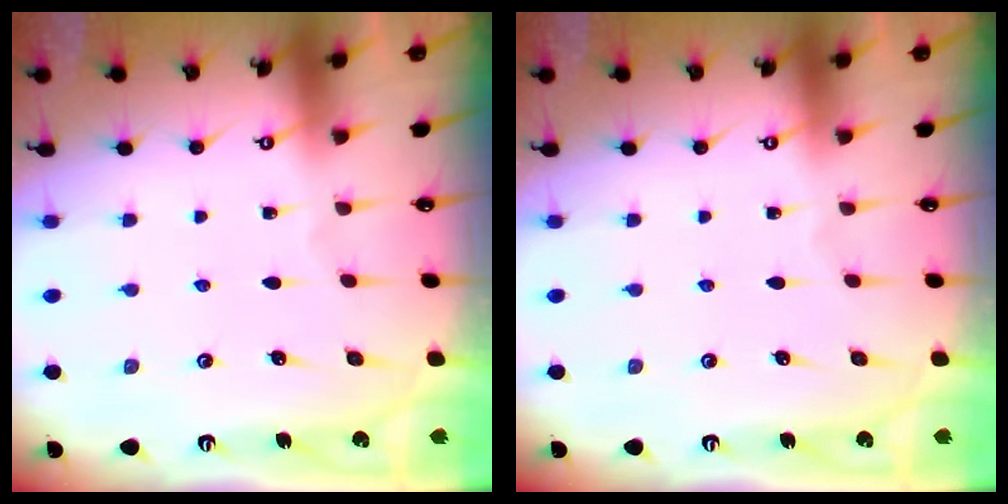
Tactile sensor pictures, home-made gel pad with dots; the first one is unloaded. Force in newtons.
{"total": 0.0}